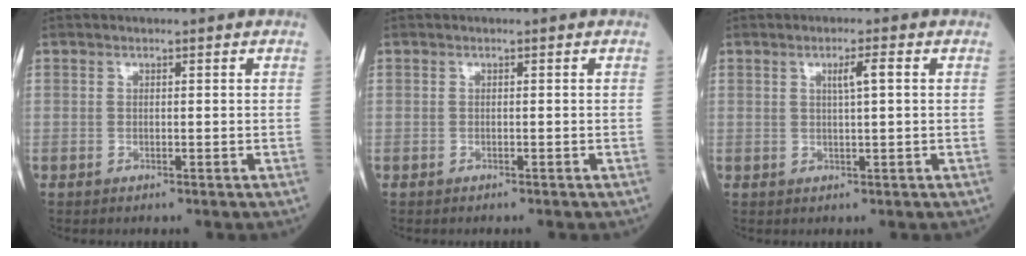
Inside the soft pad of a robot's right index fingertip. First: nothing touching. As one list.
[{"total": 0.6, "force": [-0.5, 0.2, 0.2], "torque": [-0.005, 0.000, -0.009]}, {"total": 2.6, "force": [0.7, -0.1, 2.5], "torque": [-0.043, 0.002, 0.012]}]